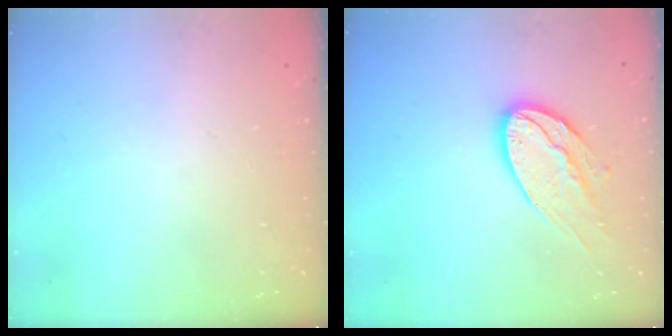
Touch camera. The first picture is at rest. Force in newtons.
{"total": 15.1, "press": 15.1, "slide": 1.4}